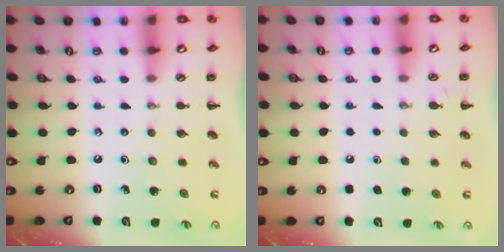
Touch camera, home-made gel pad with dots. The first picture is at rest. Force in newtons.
{"total": 1.8, "press": 1.8, "slide": 0.1}